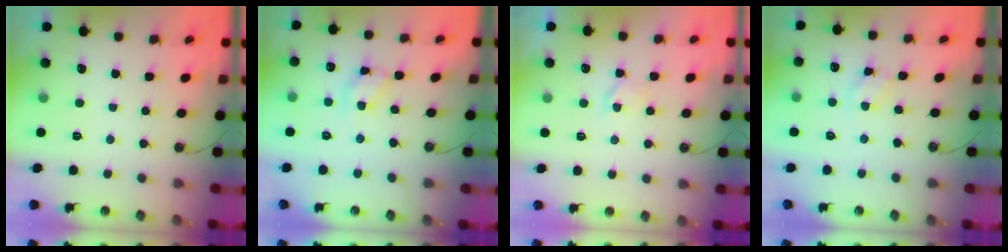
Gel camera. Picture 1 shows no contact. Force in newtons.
{"total": 11.6, "press": 11.6, "slide": 0.7}
{"total": 2.1, "press": 2.1, "slide": 0.4}
{"total": 2.9, "press": 2.9, "slide": 0.4}